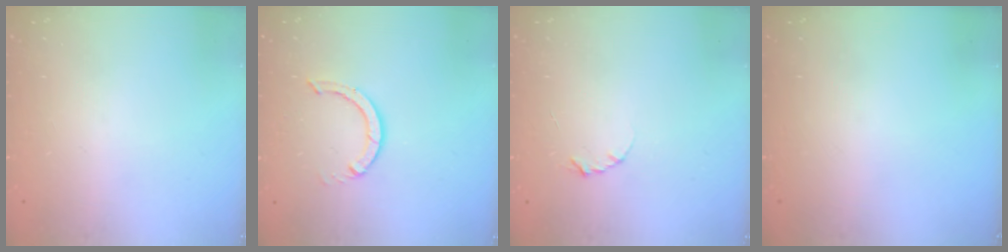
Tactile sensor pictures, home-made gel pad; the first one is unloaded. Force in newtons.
{"total": 3.9, "press": 3.8, "slide": 0.3}
{"total": 2.3, "press": 2.3, "slide": 0.4}
{"total": 0.0}